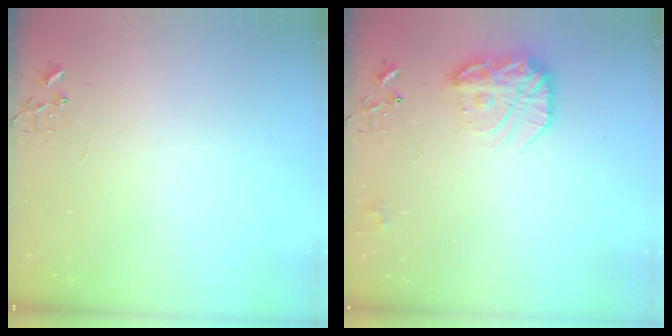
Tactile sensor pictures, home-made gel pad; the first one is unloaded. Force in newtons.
{"total": 17.5, "press": 17.5, "slide": 1.4}